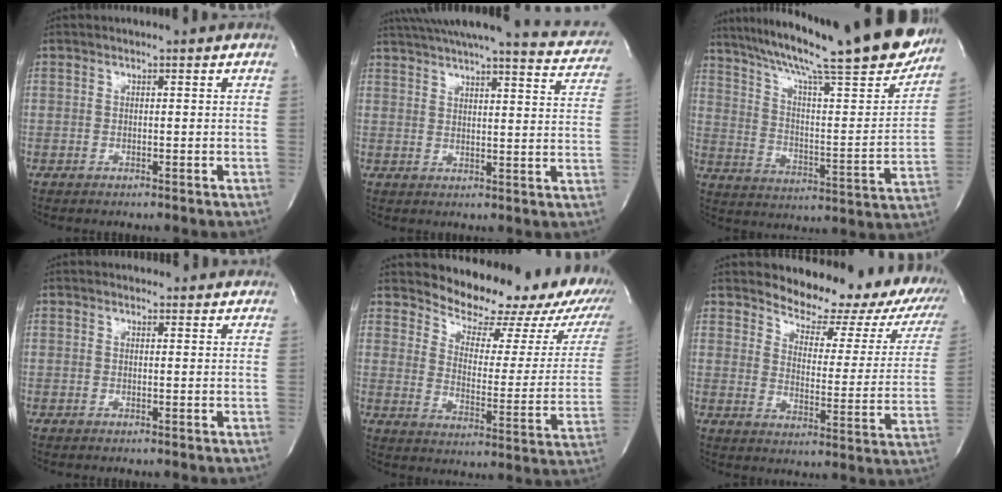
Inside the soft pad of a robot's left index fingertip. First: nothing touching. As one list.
[{"total": 21.8, "force": [19.8, 2.2, 8.8], "torque": [-0.127, -0.036, 0.238]}, {"total": 30.0, "force": [24.5, 3.7, 17.0], "torque": [-0.282, -0.032, 0.337]}, {"total": 4.2, "force": [4.0, 1.3, 0.8], "torque": [-0.012, 0.008, 0.040]}, {"total": 18.9, "force": [16.5, 6.0, 6.8], "torque": [-0.075, -0.062, 0.186]}, {"total": 16.7, "force": [13.6, 5.9, 7.7], "torque": [-0.074, -0.029, 0.148]}]